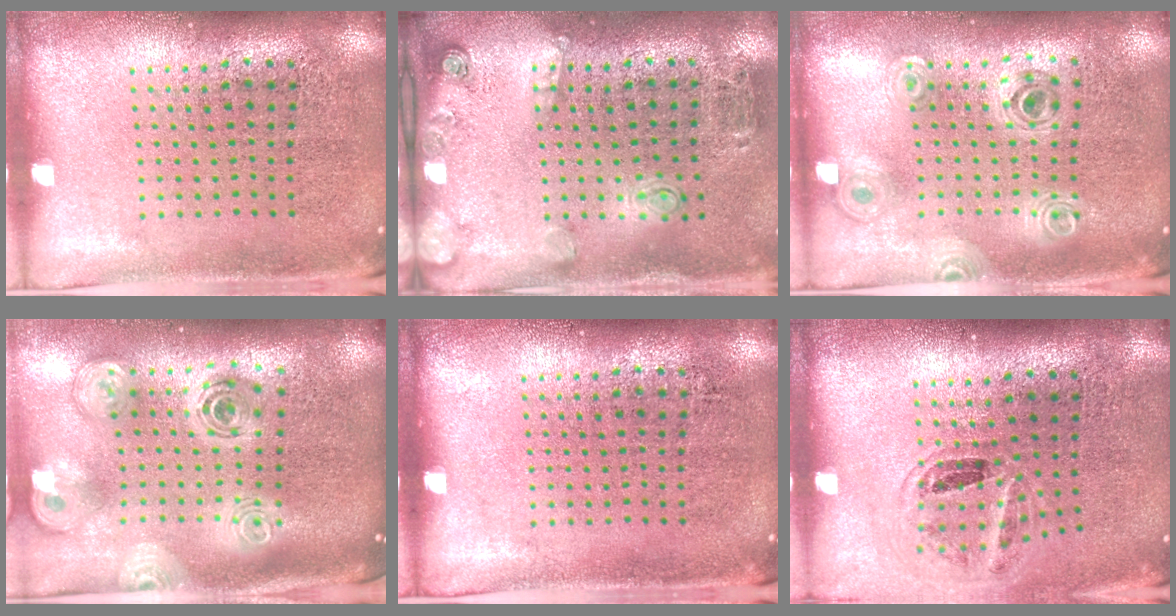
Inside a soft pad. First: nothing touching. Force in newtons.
{"total": 2.1, "press": 1.3, "slide": 1.6}
{"total": 0.9, "press": 0.9, "slide": 0.1}
{"total": 2.8, "press": 1.9, "slide": 2.0}
{"total": 0.0}
{"total": 1.1, "press": 1.0, "slide": 0.3}